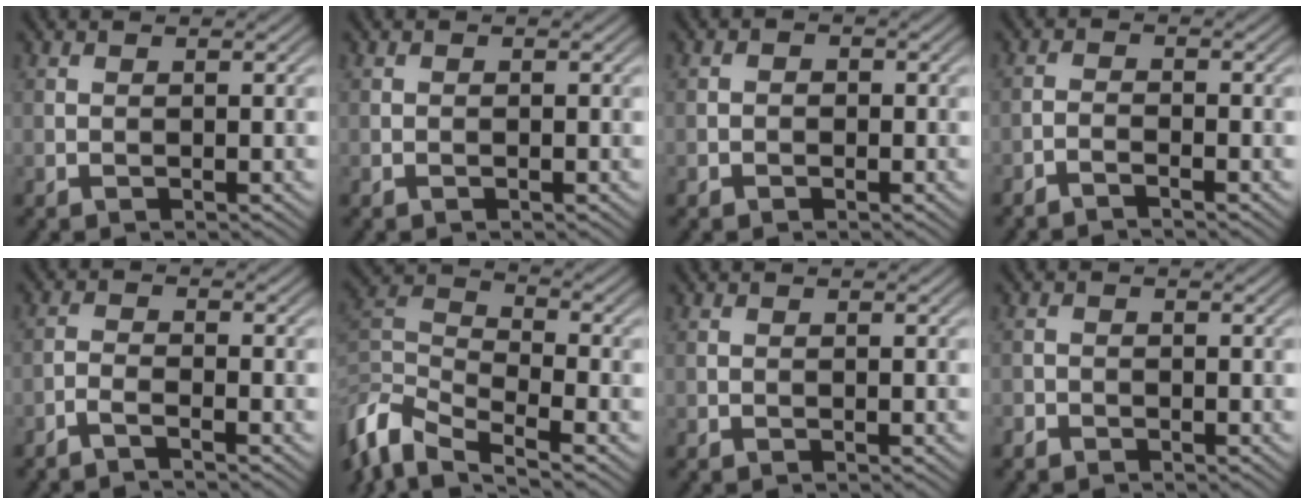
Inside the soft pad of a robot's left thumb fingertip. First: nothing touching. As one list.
[{"total": 0.0}, {"total": 1.2, "force": [-0.4, 1.1, 0.3], "torque": [0.001, -0.001, -0.010]}, {"total": 1.6, "force": [-1.5, 0.1, 0.6], "torque": [-0.011, 0.000, -0.036]}, {"total": 2.3, "force": [-2.0, 0.2, 1.0], "torque": [-0.023, -0.002, -0.049]}, {"total": 9.5, "force": [-5.5, 3.9, 6.7], "torque": [-0.153, -0.016, -0.123]}, {"total": 0.0}, {"total": 1.4, "force": [-1.1, 0.8, 0.1], "torque": [0.001, -0.001, -0.025]}]